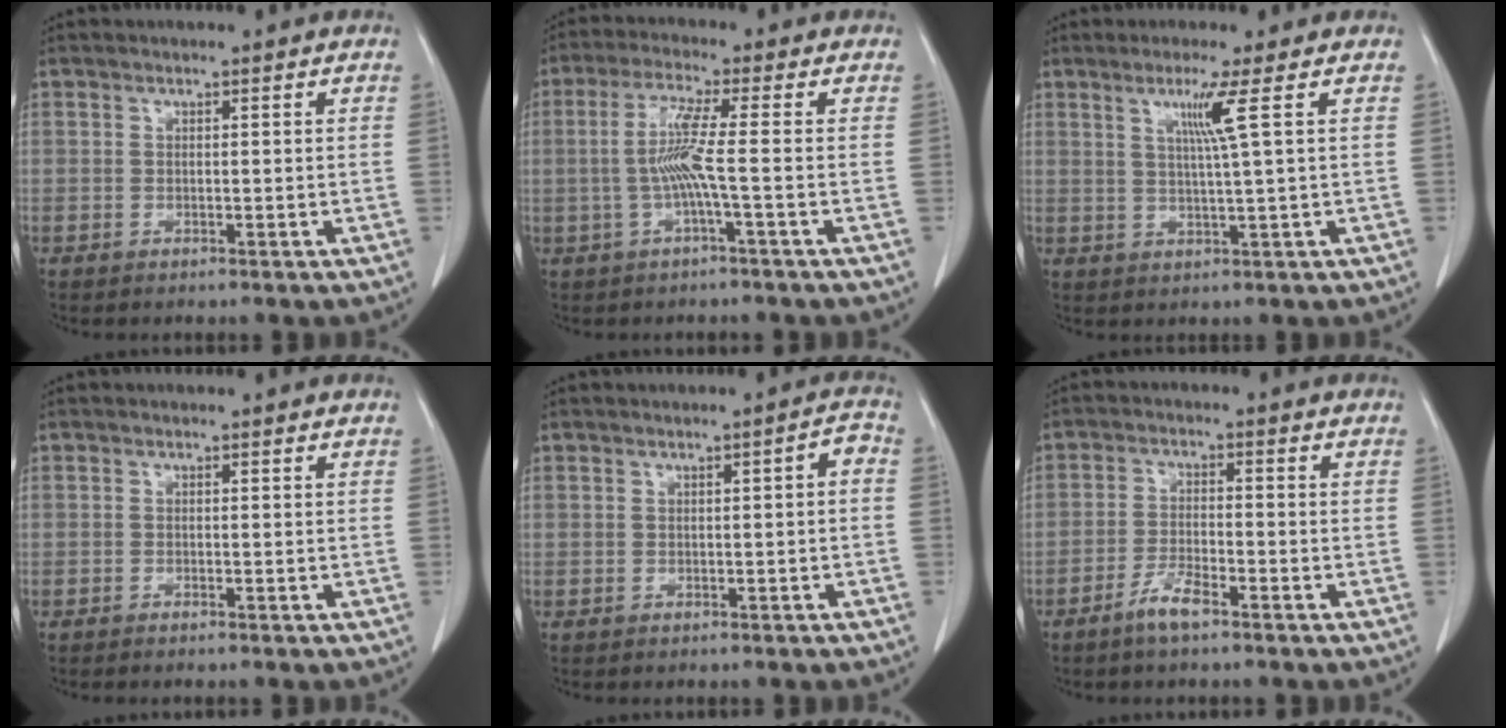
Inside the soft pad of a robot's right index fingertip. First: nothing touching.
{"total": 5.9, "force": [-0.7, -0.5, 5.8], "torque": [-0.123, 0.010, -0.013]}
{"total": 4.5, "force": [1.7, -1.6, 3.8], "torque": [-0.077, -0.008, 0.036]}
{"total": 0.7, "force": [-0.6, 0.0, 0.4], "torque": [-0.008, 0.000, -0.009]}
{"total": 1.9, "force": [-0.2, 0.4, 1.9], "torque": [-0.019, 0.006, -0.005]}
{"total": 4.2, "force": [-3.0, 0.6, 2.9], "torque": [-0.061, -0.003, -0.059]}